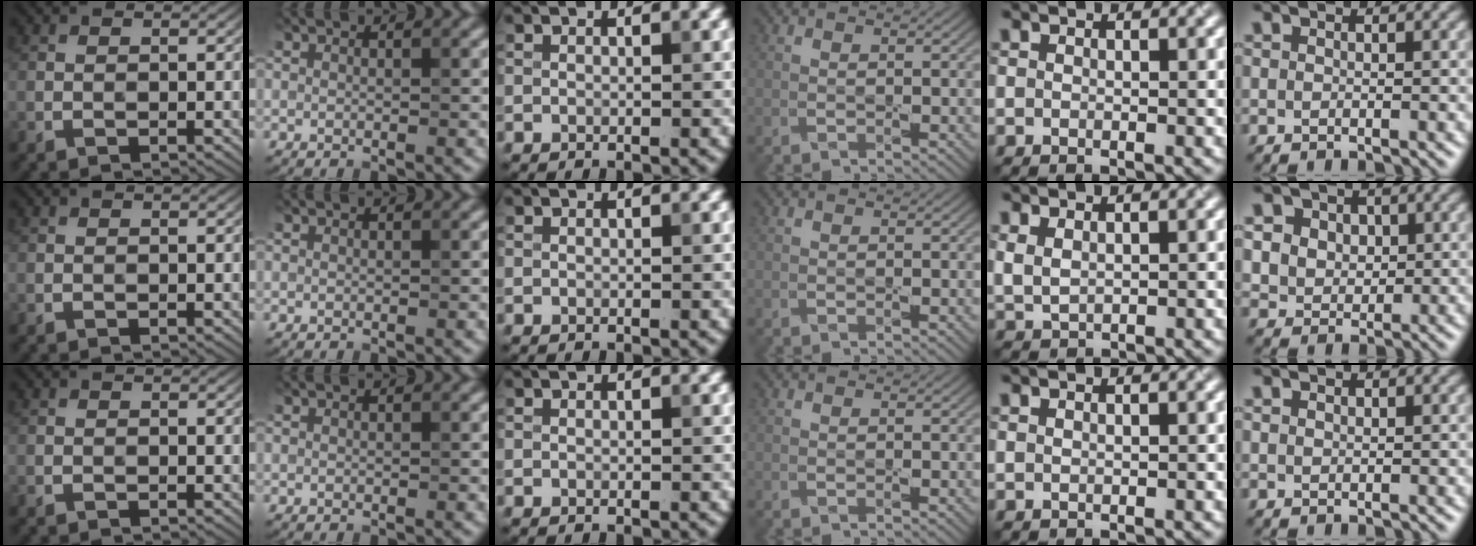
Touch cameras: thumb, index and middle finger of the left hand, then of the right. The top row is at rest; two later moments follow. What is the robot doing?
{"motion": "press", "object": "gel pad"}